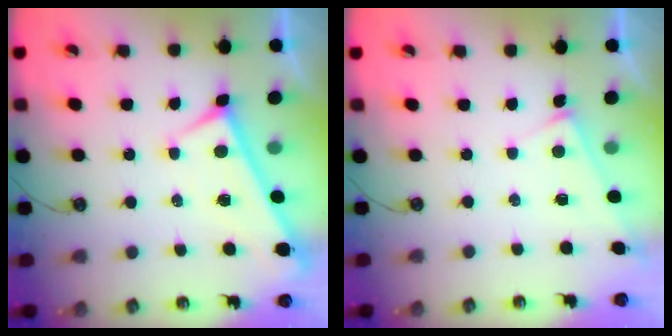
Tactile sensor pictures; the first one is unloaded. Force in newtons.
{"total": 2.6, "press": 2.6, "slide": 0.2}